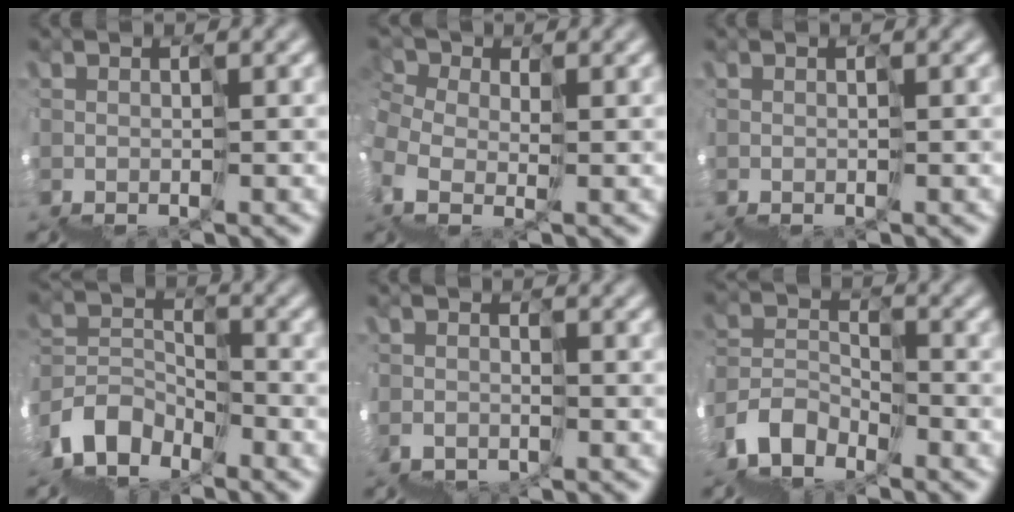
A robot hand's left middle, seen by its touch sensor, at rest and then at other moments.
{"total": 3.3, "force": [1.8, 2.2, 1.6], "torque": [-0.032, 0.023, 0.023]}
{"total": 0.0}
{"total": 2.6, "force": [-1.8, 1.1, -1.4], "torque": [0.032, 0.027, -0.050]}
{"total": 2.2, "force": [-1.4, 1.5, -0.7], "torque": [0.018, 0.007, -0.018]}
{"total": 2.5, "force": [-1.7, 0.9, -1.7], "torque": [0.033, 0.024, -0.045]}